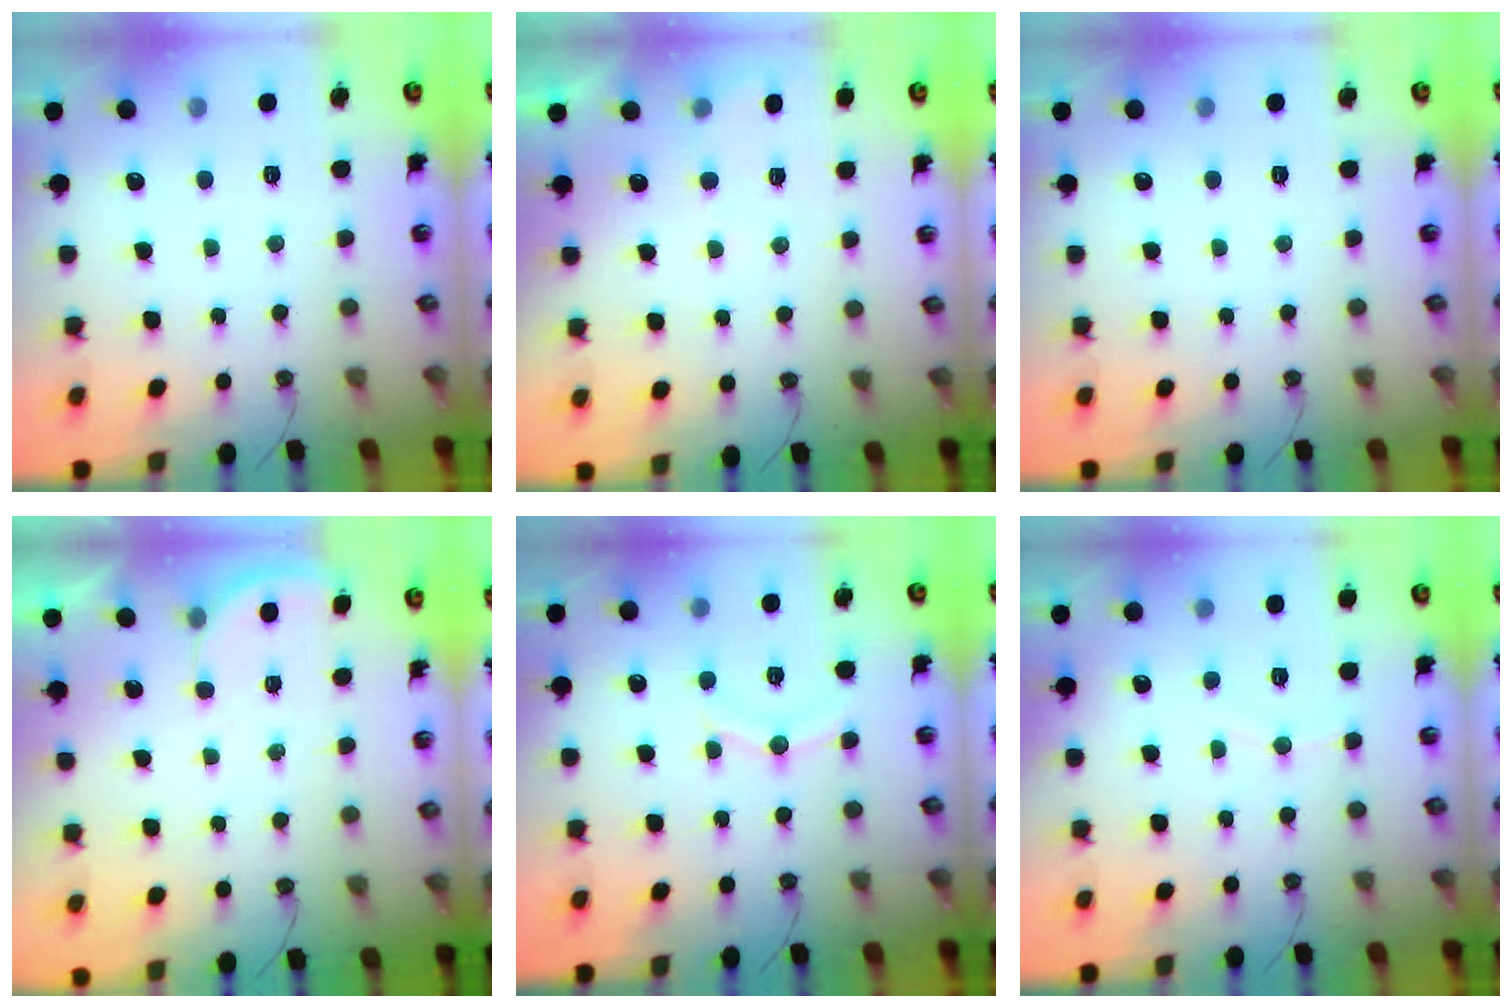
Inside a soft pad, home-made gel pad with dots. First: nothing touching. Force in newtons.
{"total": 3.6, "press": 3.6, "slide": 0.3}
{"total": 0.0}
{"total": 2.6, "press": 2.6, "slide": 0.2}
{"total": 9.7, "press": 9.7, "slide": 0.8}
{"total": 5.5, "press": 5.4, "slide": 1.0}